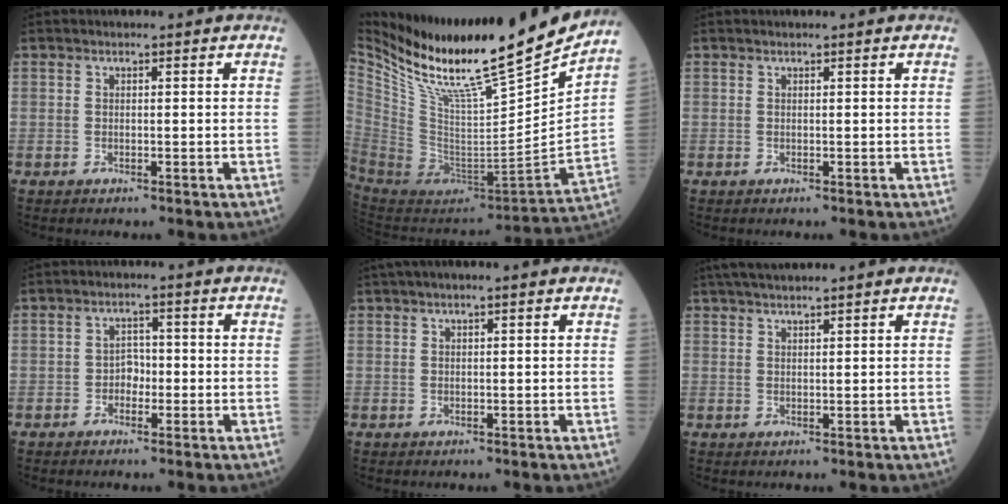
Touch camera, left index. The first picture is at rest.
{"total": 26.6, "force": [22.3, 1.4, 14.5], "torque": [-0.257, -0.069, 0.375]}
{"total": 0.0}
{"total": 2.5, "force": [-1.0, 1.7, 1.5], "torque": [-0.017, 0.006, -0.022]}
{"total": 2.8, "force": [1.7, 0.0, 2.2], "torque": [-0.043, 0.020, 0.032]}
{"total": 6.3, "force": [5.3, 0.0, 3.5], "torque": [-0.056, 0.034, 0.089]}